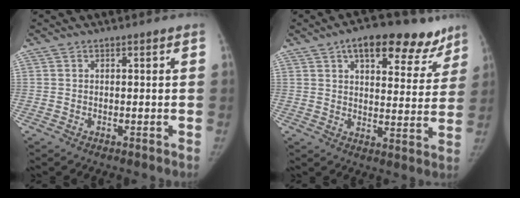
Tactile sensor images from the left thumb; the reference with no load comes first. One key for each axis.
{"total": 17.6, "fx": 11.1, "fy": 8.3, "fz": 10.9, "tx": -0.099, "ty": -0.023, "tz": 0.150}